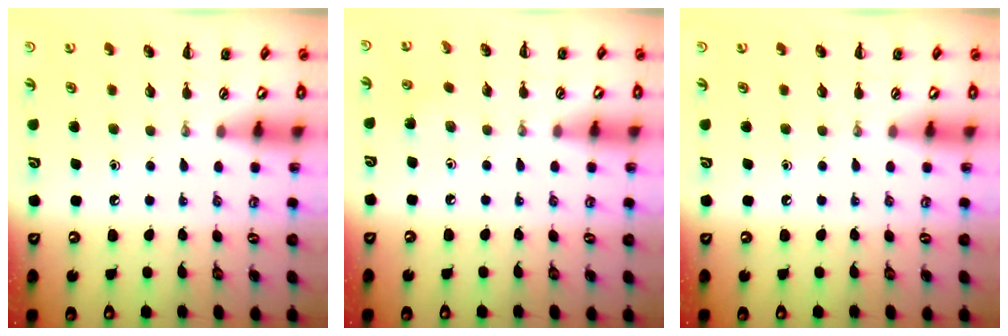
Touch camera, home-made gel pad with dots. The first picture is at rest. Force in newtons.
{"total": 2.7, "press": 2.6, "slide": 1.0}
{"total": 0.0}